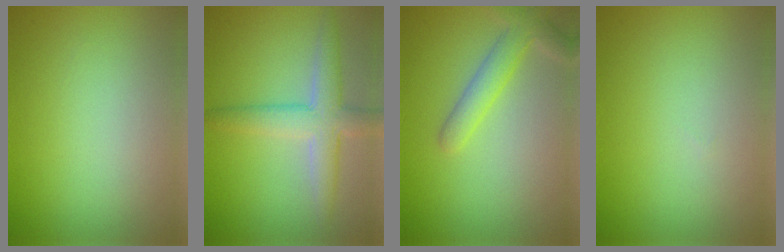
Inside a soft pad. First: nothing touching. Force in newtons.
{"total": 4.4, "press": 4.4, "slide": 0.1}
{"total": 3.2, "press": 3.2, "slide": 0.2}
{"total": 0.0}